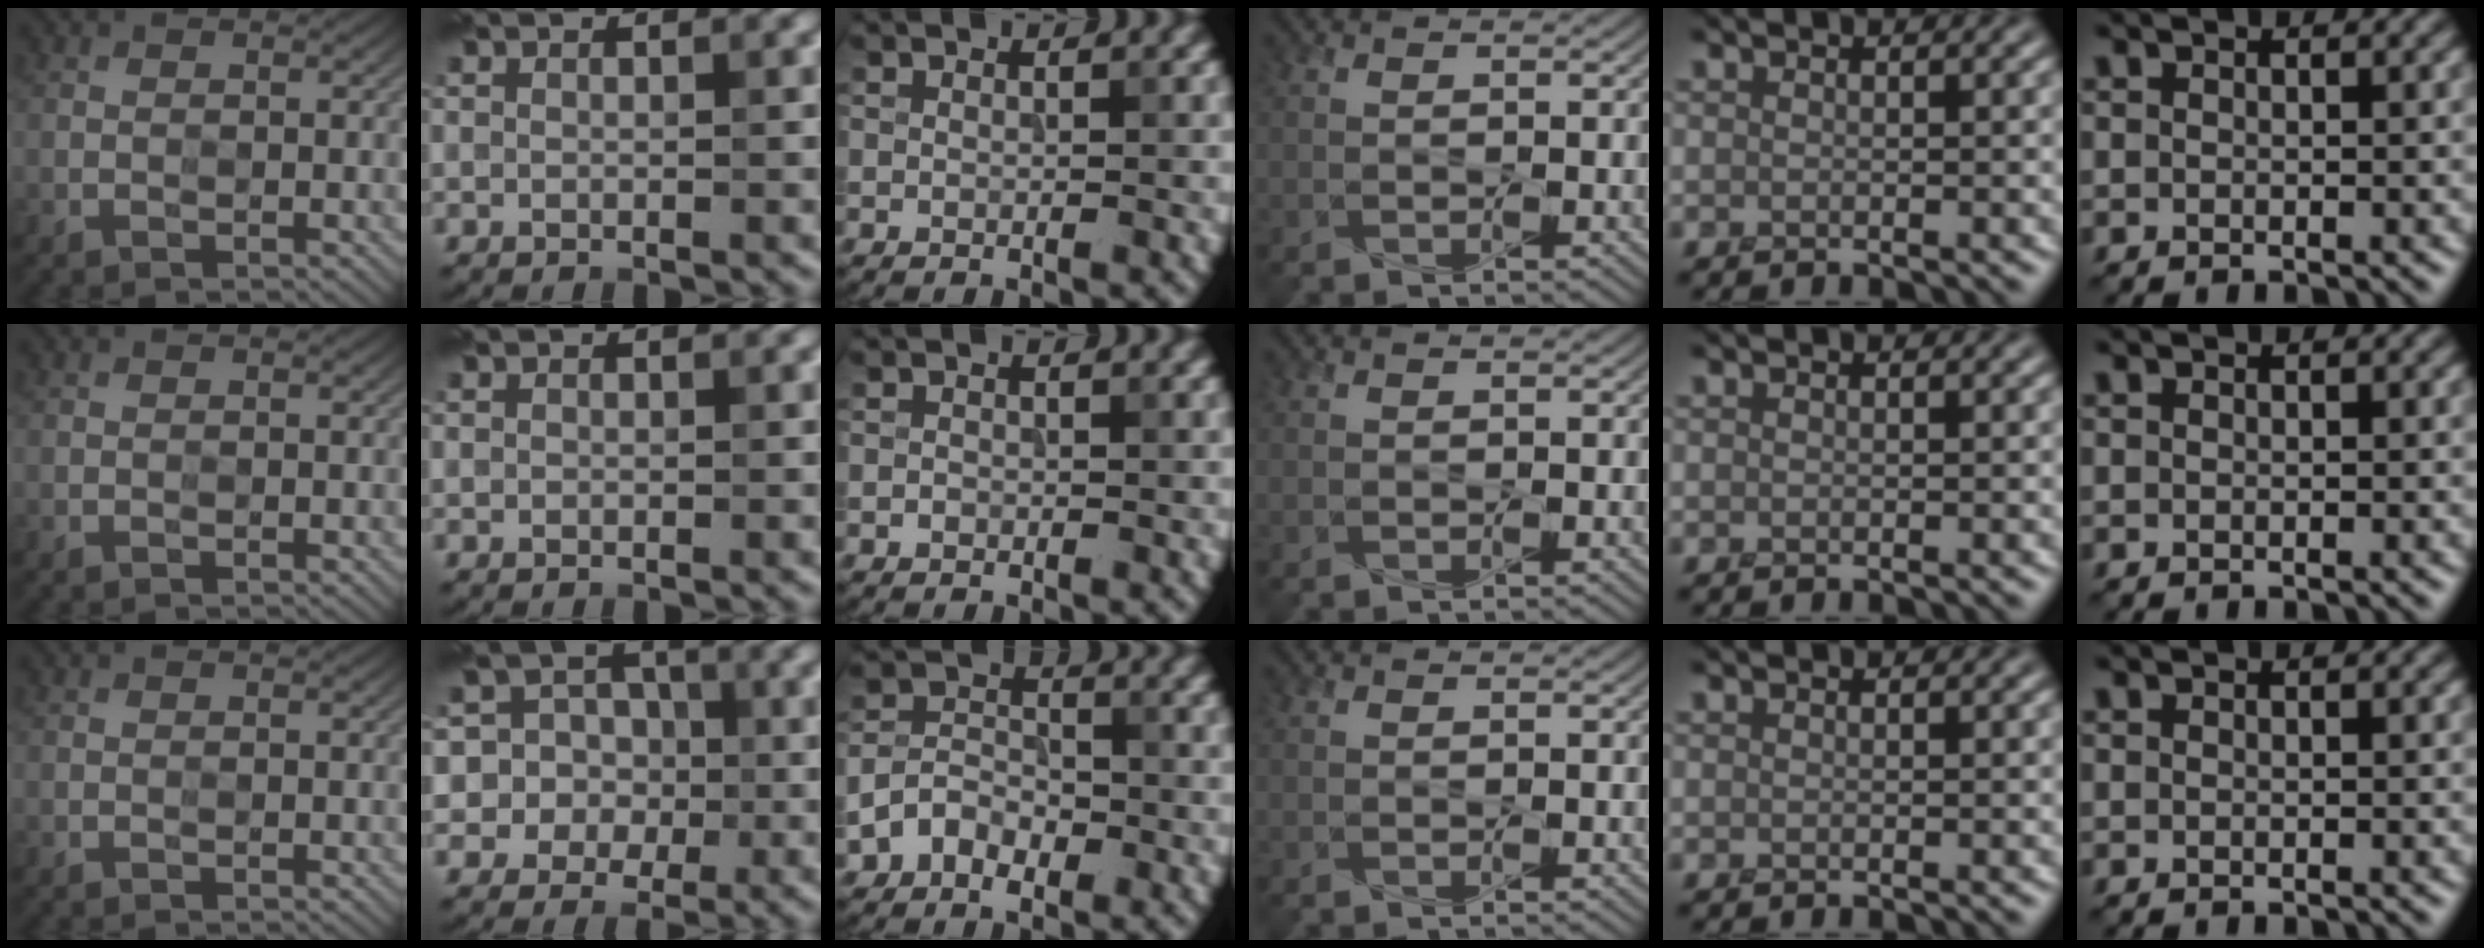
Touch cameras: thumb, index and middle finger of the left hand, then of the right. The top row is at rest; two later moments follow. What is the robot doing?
{"motion": "press", "object": "gel pad"}